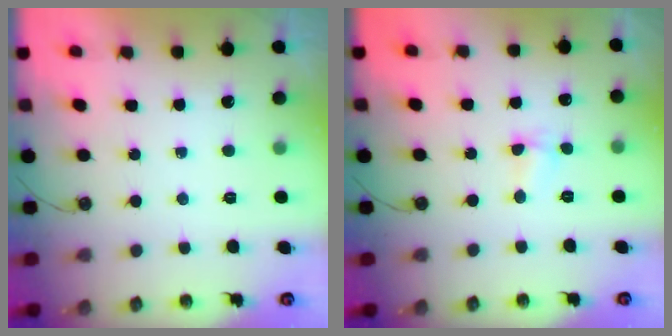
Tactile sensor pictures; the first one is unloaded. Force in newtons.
{"total": 3.0, "press": 2.9, "slide": 0.5}